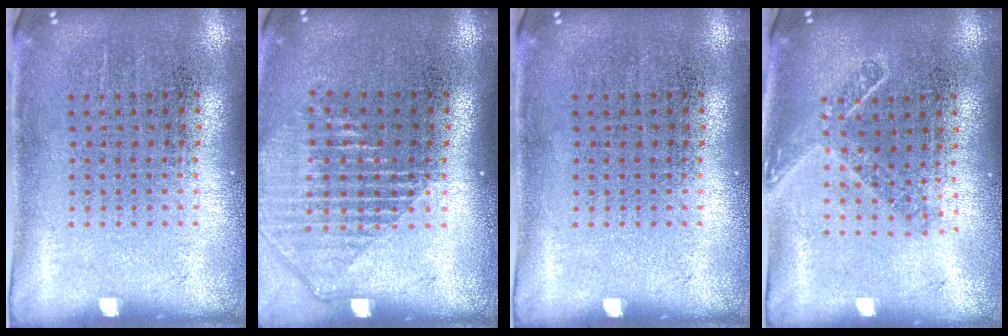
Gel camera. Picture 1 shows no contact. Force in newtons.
{"total": 1.3, "press": 1.2, "slide": 0.6}
{"total": 0.0}
{"total": 1.6, "press": 1.2, "slide": 1.0}